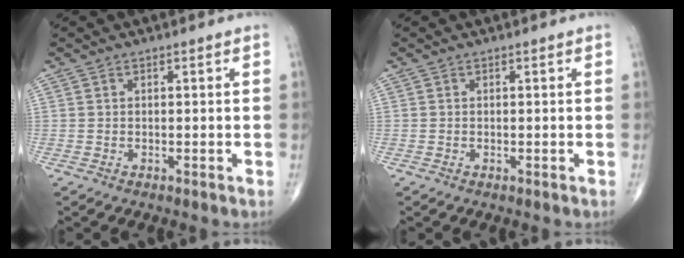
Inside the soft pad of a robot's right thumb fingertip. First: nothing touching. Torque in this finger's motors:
{"motor_torque": [0.23, -0.10, -0.03, -0.07, -0.04]}